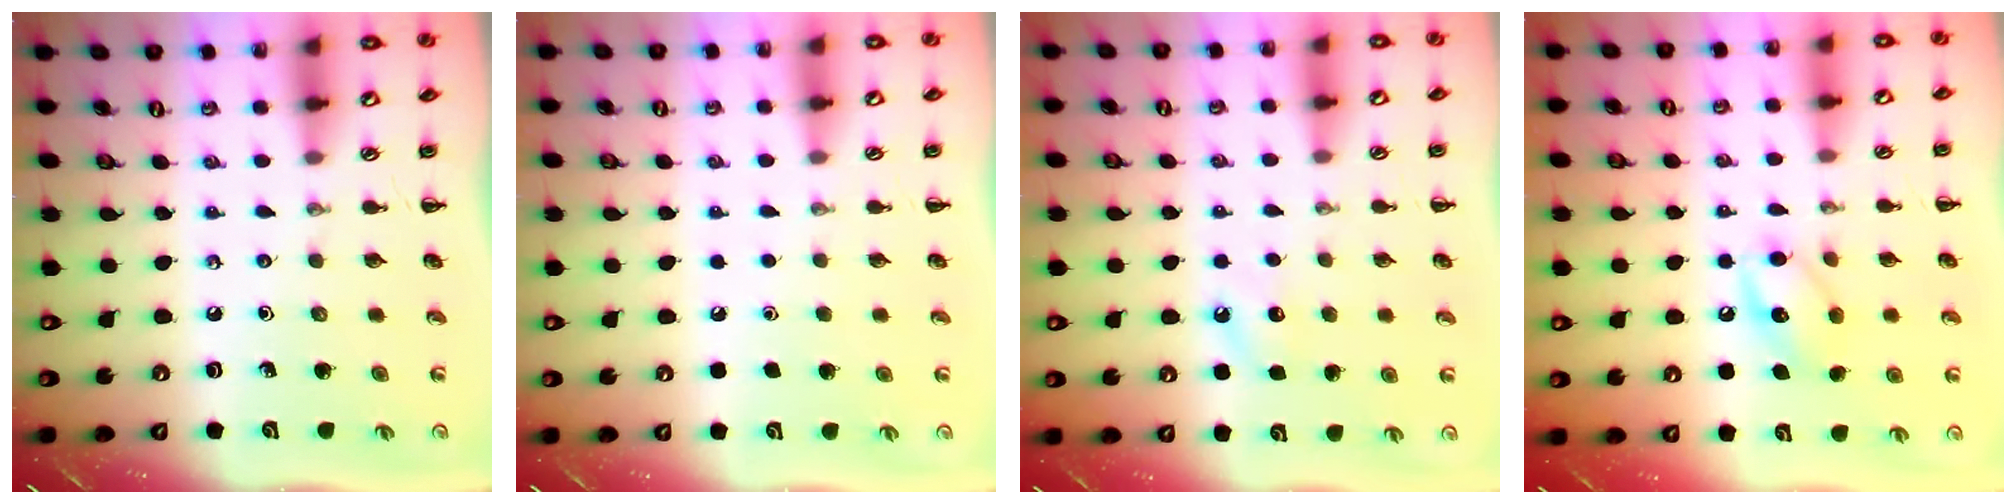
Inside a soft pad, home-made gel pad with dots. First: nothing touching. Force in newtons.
{"total": 1.6, "press": 1.6, "slide": 0.1}
{"total": 6.2, "press": 6.0, "slide": 1.5}
{"total": 10.8, "press": 10.8, "slide": 0.7}